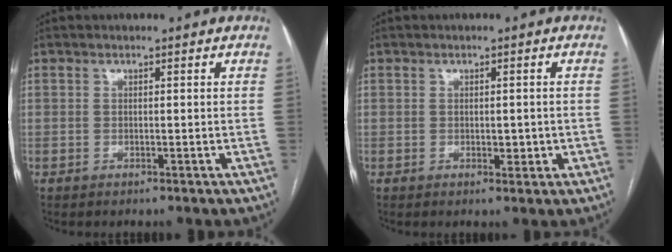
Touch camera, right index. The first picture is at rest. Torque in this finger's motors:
{"motor_torque": [-0.05, 0.01, -0.02, 0.00]}